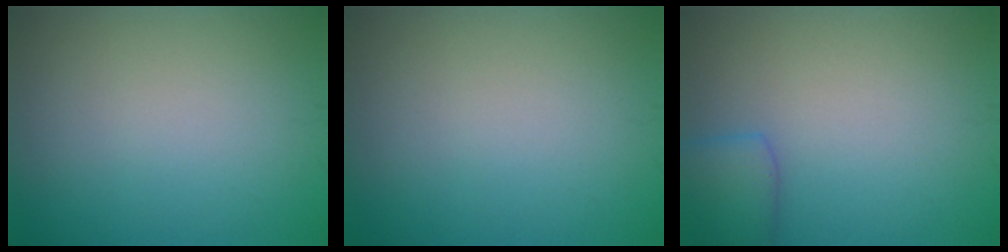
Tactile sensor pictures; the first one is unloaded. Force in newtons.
{"total": 0.0}
{"total": 2.7, "press": 2.6, "slide": 0.2}